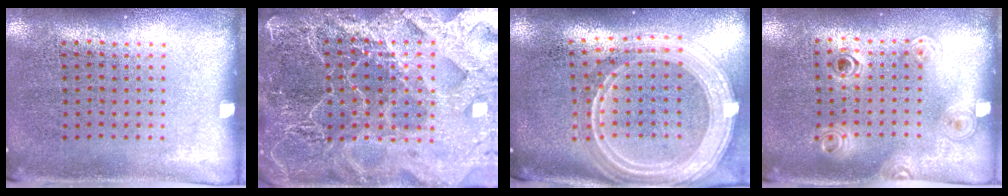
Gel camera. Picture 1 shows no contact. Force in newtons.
{"total": 5.9, "press": 5.2, "slide": 2.9}
{"total": 3.0, "press": 2.4, "slide": 1.8}
{"total": 1.2, "press": 1.1, "slide": 0.5}